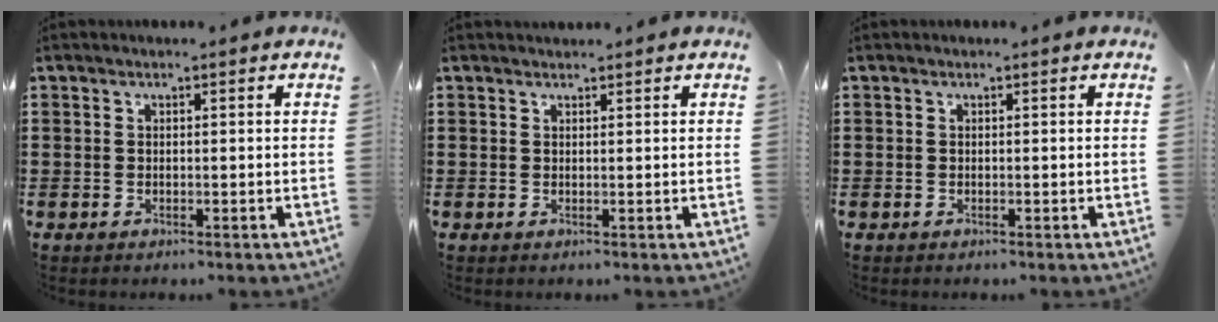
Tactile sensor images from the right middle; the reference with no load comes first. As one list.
[{"total": 0.8, "force": [0.8, 0.2, 0.0], "torque": [-0.001, 0.001, 0.015]}, {"total": 0.0}]